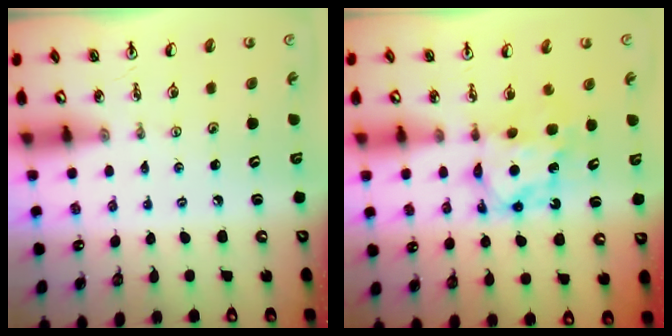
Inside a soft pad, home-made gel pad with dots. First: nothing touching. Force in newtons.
{"total": 6.1, "press": 6.1, "slide": 0.6}